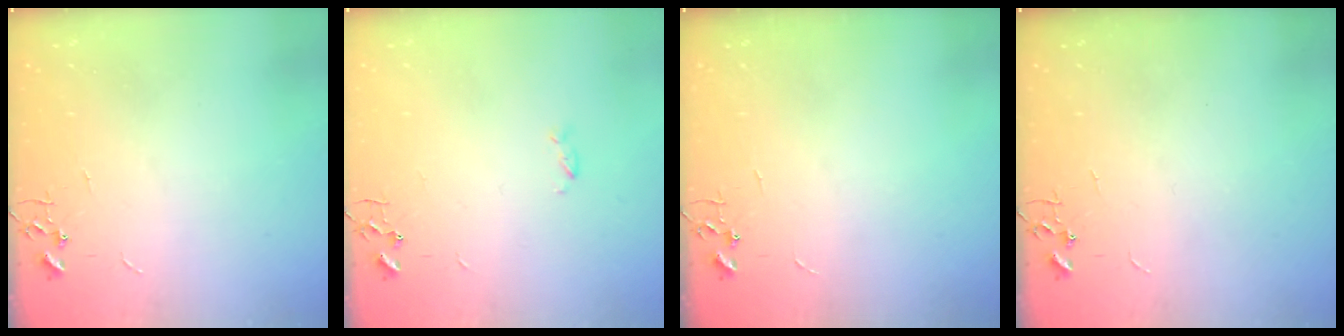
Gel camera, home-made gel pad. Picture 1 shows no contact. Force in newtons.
{"total": 2.3, "press": 2.2, "slide": 0.4}
{"total": 0.0}
{"total": 0.0}